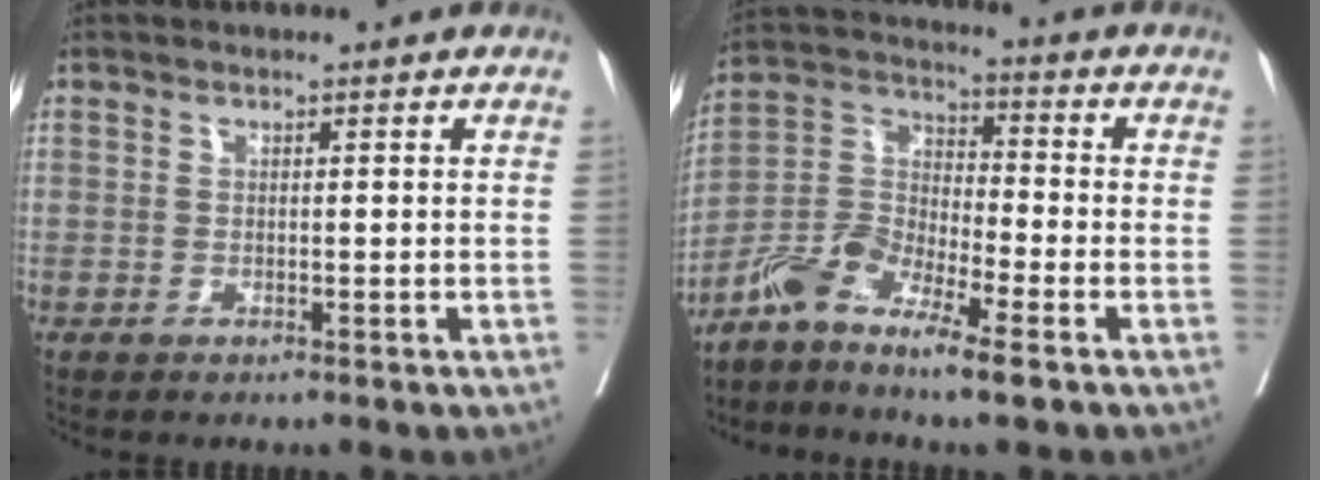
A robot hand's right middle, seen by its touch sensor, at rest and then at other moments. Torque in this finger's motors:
{"motor_torque": [0.33, -0.41, 0.11, 0.07]}